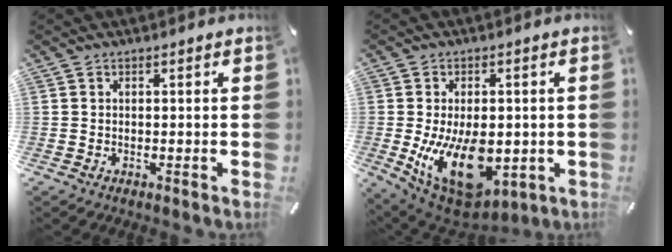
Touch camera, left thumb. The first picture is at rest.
{"total": 17.3, "force": [-2.7, 10.2, 13.7], "torque": [-0.239, -0.018, -0.036]}